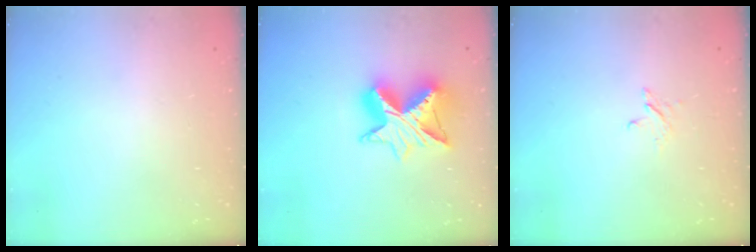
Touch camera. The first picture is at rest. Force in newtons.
{"total": 12.8, "press": 12.7, "slide": 1.0}
{"total": 2.8, "press": 2.8, "slide": 0.3}